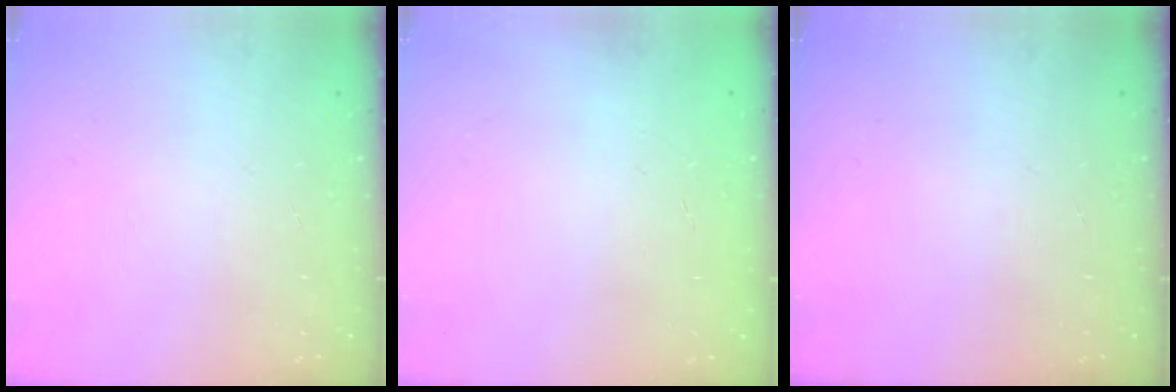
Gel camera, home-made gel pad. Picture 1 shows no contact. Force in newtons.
{"total": 0.0}
{"total": 0.0}